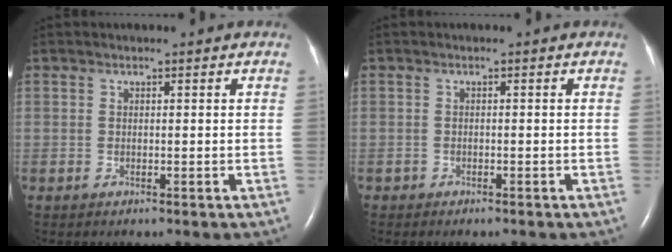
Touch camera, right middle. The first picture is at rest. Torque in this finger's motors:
{"motor_torque": [-0.07, -0.09, 0.00, -0.01]}